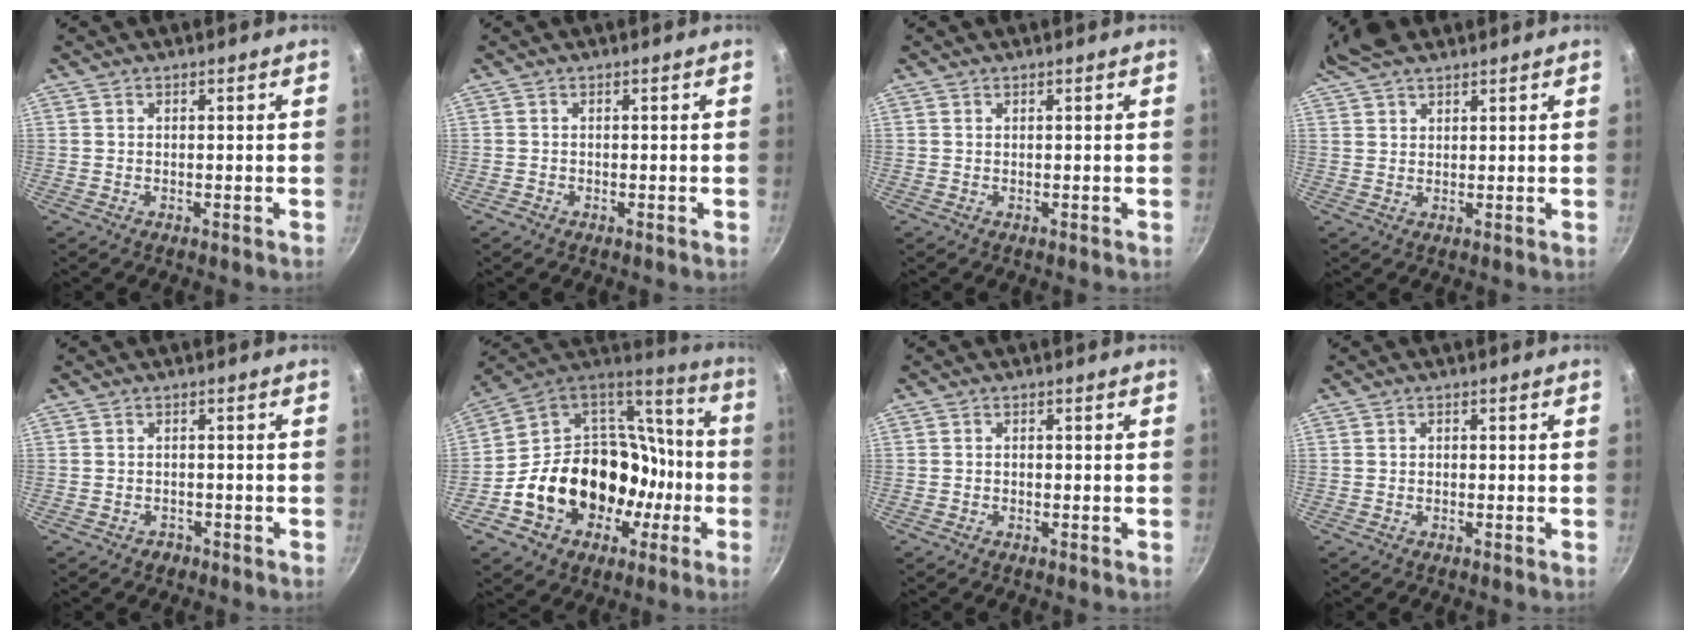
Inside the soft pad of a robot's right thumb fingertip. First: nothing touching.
{"total": 0.6, "force": [-0.4, 0.4, 0.1], "torque": [-0.008, 0.007, -0.008]}
{"total": 0.0}
{"total": 7.5, "force": [5.5, 3.3, 3.9], "torque": [-0.064, 0.009, 0.099]}
{"total": 1.7, "force": [-1.1, 1.2, 0.3], "torque": [0.003, 0.016, -0.010]}
{"total": 26.2, "force": [-5.0, 20.3, 15.7], "torque": [-0.244, 0.066, -0.058]}
{"total": 0.9, "force": [-0.5, 0.5, 0.5], "torque": [-0.012, 0.005, -0.010]}
{"total": 0.7, "force": [-0.2, 0.5, 0.4], "torque": [-0.008, 0.005, -0.003]}